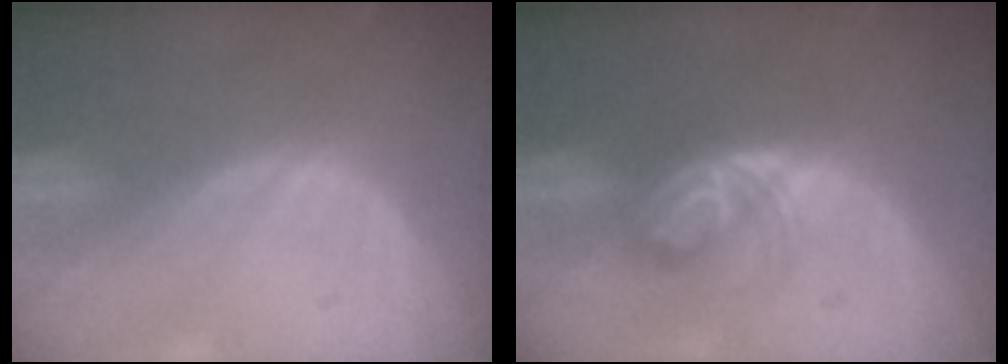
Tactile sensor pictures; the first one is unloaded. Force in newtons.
{"total": 5.9, "press": 5.1, "slide": 2.8}